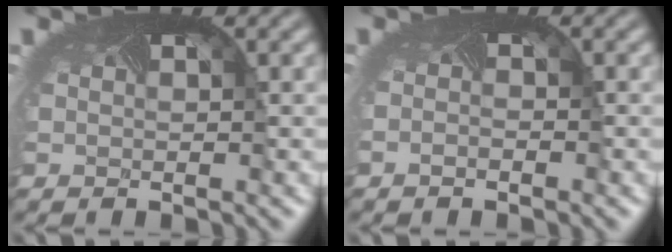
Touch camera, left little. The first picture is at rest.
{"total": 0.9, "force": [-0.9, 0.0, 0.1], "torque": [-0.012, -0.015, -0.009]}